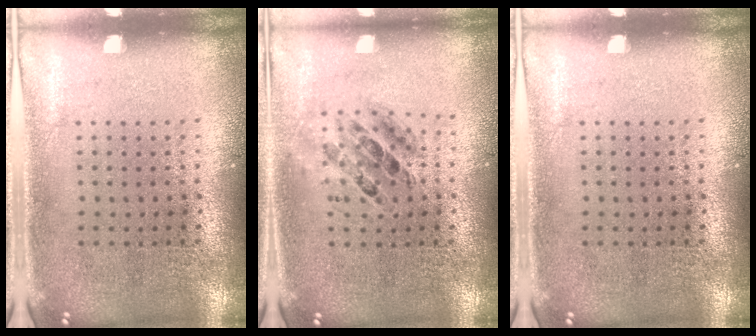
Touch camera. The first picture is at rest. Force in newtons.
{"total": 0.6, "press": 0.6, "slide": 0.1}
{"total": 0.0}